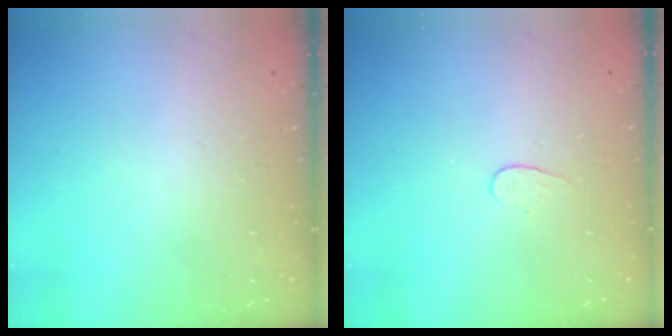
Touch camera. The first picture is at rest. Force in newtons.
{"total": 3.9, "press": 3.9, "slide": 0.4}